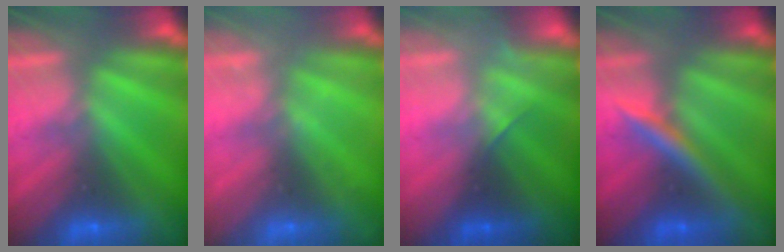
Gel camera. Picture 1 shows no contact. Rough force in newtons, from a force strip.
{"total": 2.1}
{"total": 1.9}
{"total": 2.5}